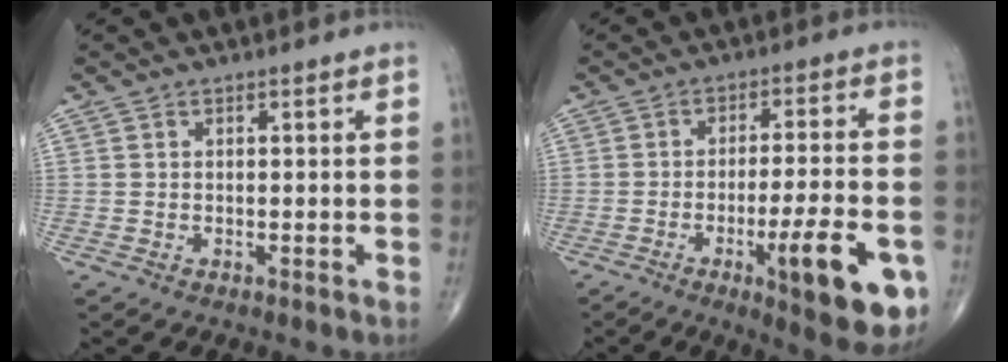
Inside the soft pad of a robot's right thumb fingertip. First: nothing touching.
{"total": 15.8, "force": [-5.9, 3.5, 14.2], "torque": [-0.185, 0.006, -0.077]}